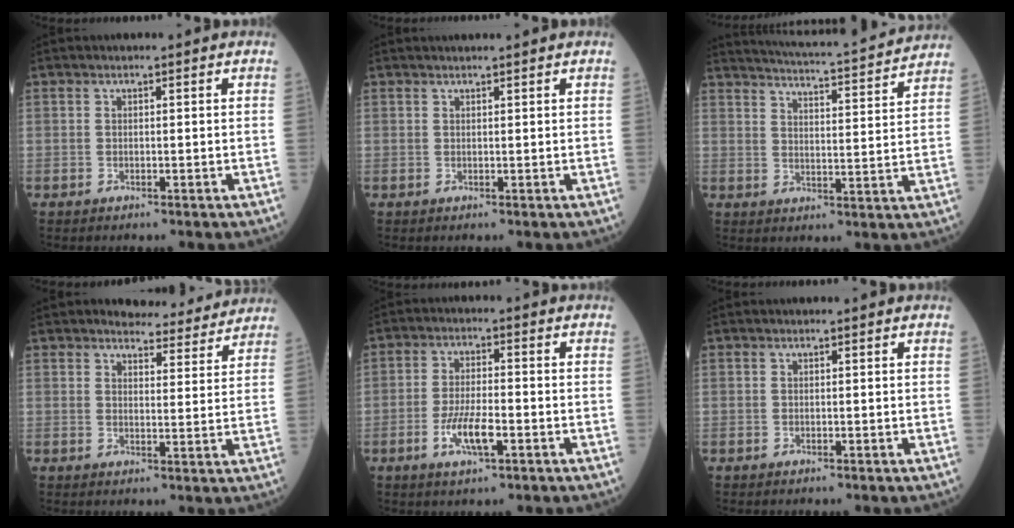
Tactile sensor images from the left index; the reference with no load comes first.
{"total": 2.3, "force": [2.2, 0.0, 0.7], "torque": [-0.005, 0.018, 0.031]}
{"total": 17.6, "force": [16.5, 0.7, 5.9], "torque": [-0.103, -0.013, 0.218]}
{"total": 7.6, "force": [7.3, 1.8, 1.0], "torque": [-0.005, -0.008, 0.081]}
{"total": 6.0, "force": [-2.5, 1.4, 5.3], "torque": [-0.108, -0.005, -0.046]}
{"total": 0.0}